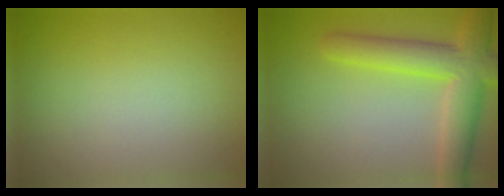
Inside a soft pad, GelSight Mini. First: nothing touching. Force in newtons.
{"total": 6.3, "press": 6.3, "slide": 0.3}